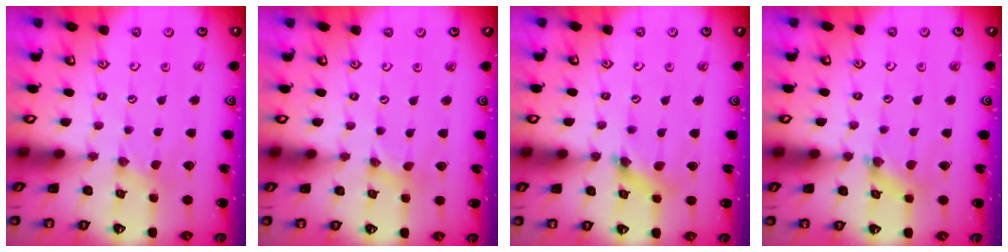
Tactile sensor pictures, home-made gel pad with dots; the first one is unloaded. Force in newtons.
{"total": 0.0}
{"total": 3.6, "press": 3.6, "slide": 0.6}
{"total": 2.7, "press": 2.7, "slide": 0.4}